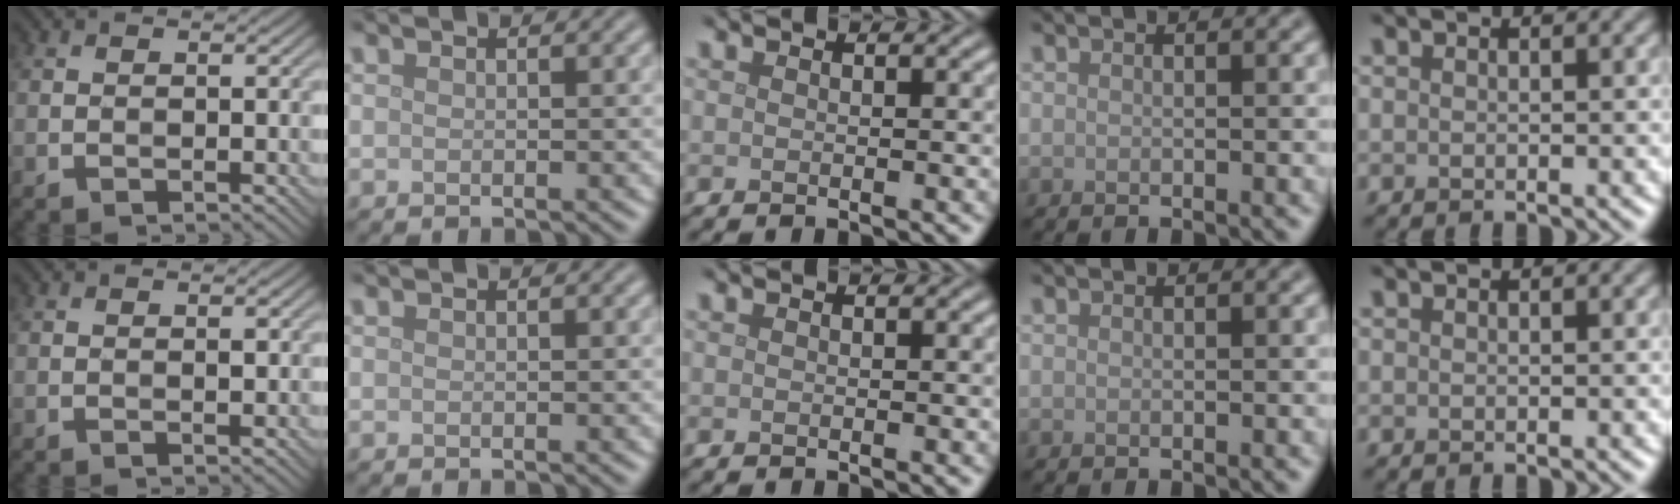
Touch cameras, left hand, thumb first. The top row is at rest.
{"thumb": {"total": 0.5, "force": [0.1, 0.2, 0.5], "torque": [-0.006, -0.003, 0.000]}}